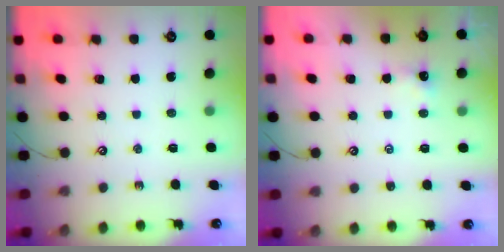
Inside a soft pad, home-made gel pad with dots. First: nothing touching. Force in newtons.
{"total": 1.4, "press": 1.4, "slide": 0.2}